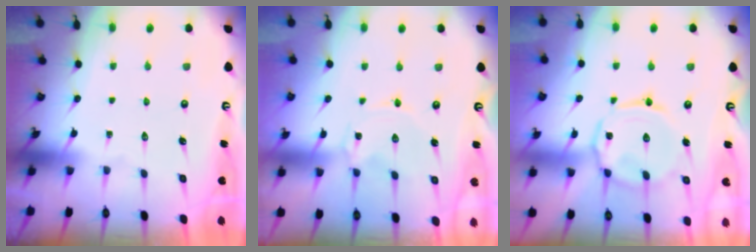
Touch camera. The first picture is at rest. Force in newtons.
{"total": 0.0}
{"total": 8.2, "press": 8.2, "slide": 0.7}